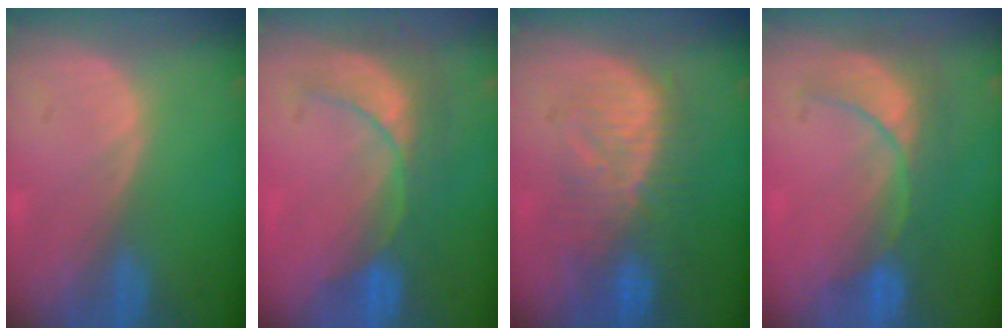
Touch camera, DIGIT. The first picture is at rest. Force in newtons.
{"total": 9.1, "press": 7.9, "slide": 4.5}
{"total": 9.9, "press": 9.1, "slide": 3.9}
{"total": 7.9, "press": 7.4, "slide": 2.6}